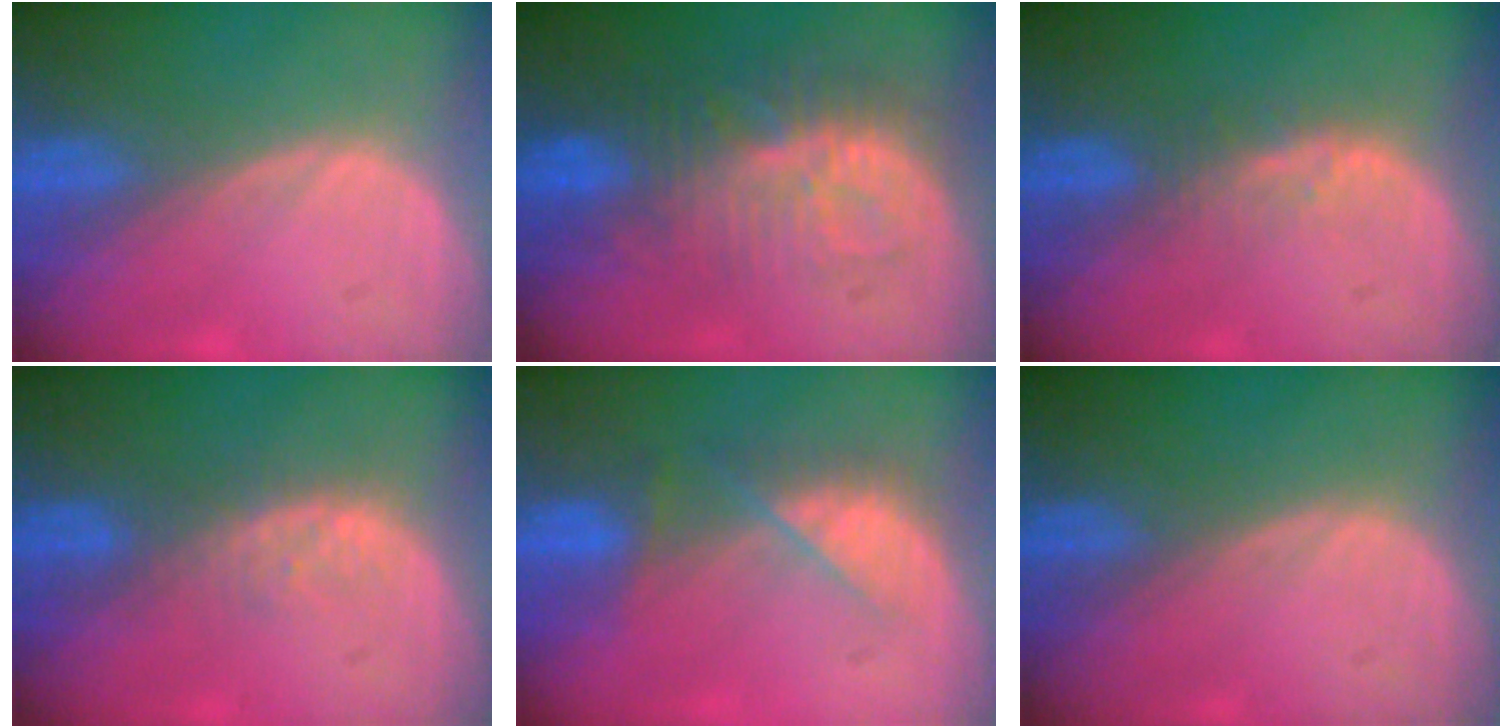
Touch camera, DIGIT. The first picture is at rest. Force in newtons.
{"total": 9.6, "press": 9.1, "slide": 2.9}
{"total": 2.5, "press": 2.4, "slide": 0.2}
{"total": 2.8, "press": 2.8, "slide": 0.3}
{"total": 5.0, "press": 5.0, "slide": 0.4}
{"total": 0.0}